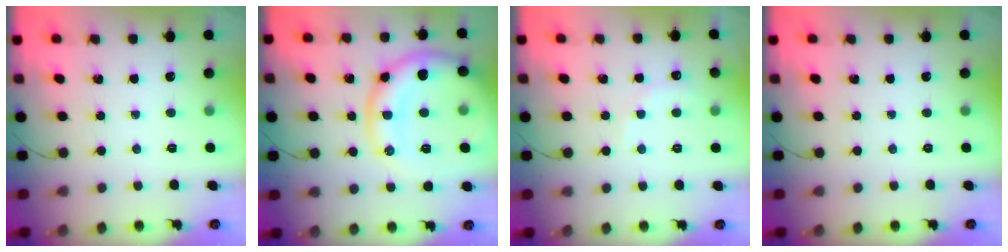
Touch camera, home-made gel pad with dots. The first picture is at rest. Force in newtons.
{"total": 16.3, "press": 16.2, "slide": 1.7}
{"total": 6.5, "press": 6.4, "slide": 1.2}
{"total": 0.0}